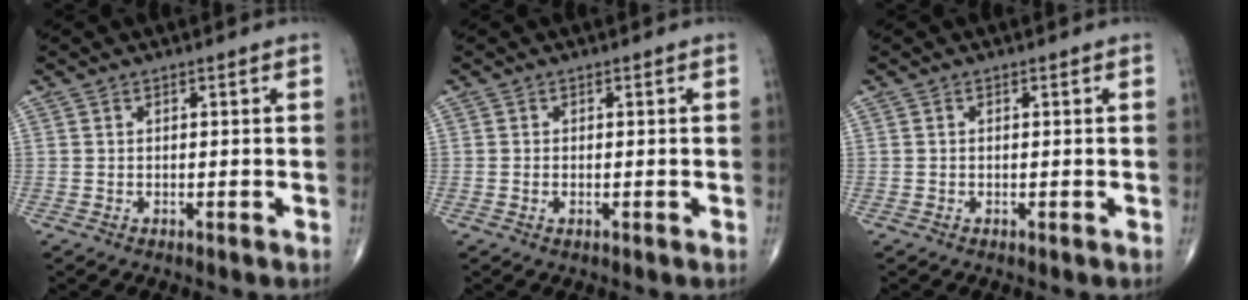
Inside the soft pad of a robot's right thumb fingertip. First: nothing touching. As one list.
[{"total": 0.8, "force": [-0.2, 0.4, 0.6], "torque": [-0.014, 0.003, -0.004]}, {"total": 0.0}]